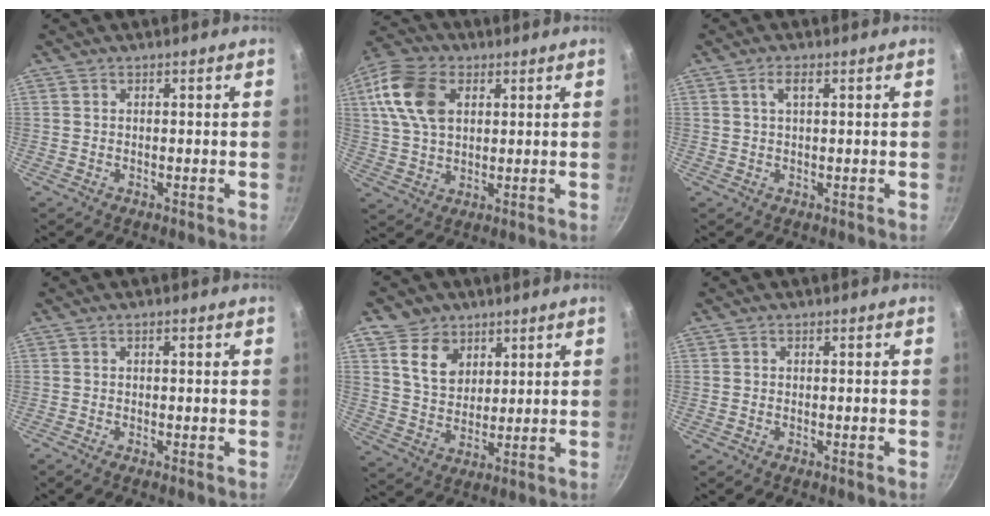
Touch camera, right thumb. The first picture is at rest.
{"total": 13.1, "force": [3.9, 8.6, 9.1], "torque": [-0.167, 0.006, 0.065]}
{"total": 2.3, "force": [0.9, 0.8, 2.0], "torque": [-0.036, 0.004, 0.018]}
{"total": 0.8, "force": [-0.3, -0.1, 0.7], "torque": [-0.026, 0.004, -0.007]}
{"total": 8.7, "force": [4.1, 6.8, 3.5], "torque": [-0.023, -0.025, 0.075]}
{"total": 0.7, "force": [-0.3, 0.0, 0.6], "torque": [-0.017, 0.004, -0.006]}